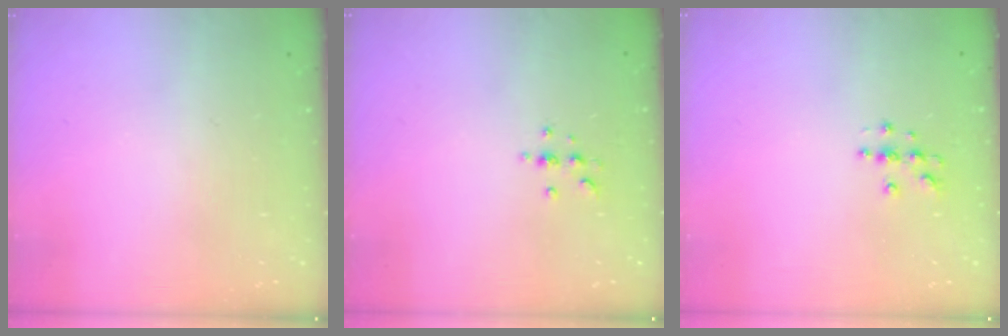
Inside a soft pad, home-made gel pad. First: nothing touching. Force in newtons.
{"total": 2.9, "press": 2.9, "slide": 0.4}
{"total": 3.7, "press": 3.7, "slide": 0.5}